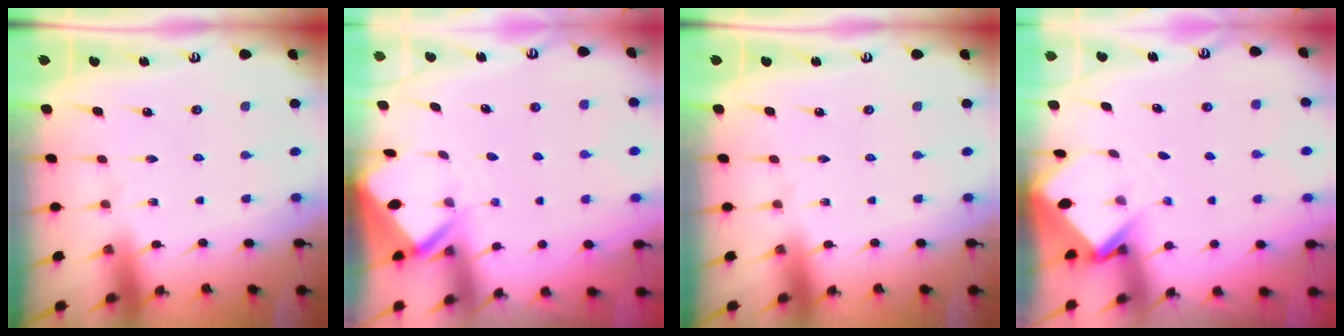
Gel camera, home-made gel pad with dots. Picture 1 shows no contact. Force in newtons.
{"total": 3.1, "press": 3.1, "slide": 0.3}
{"total": 0.0}
{"total": 3.1, "press": 3.1, "slide": 0.2}